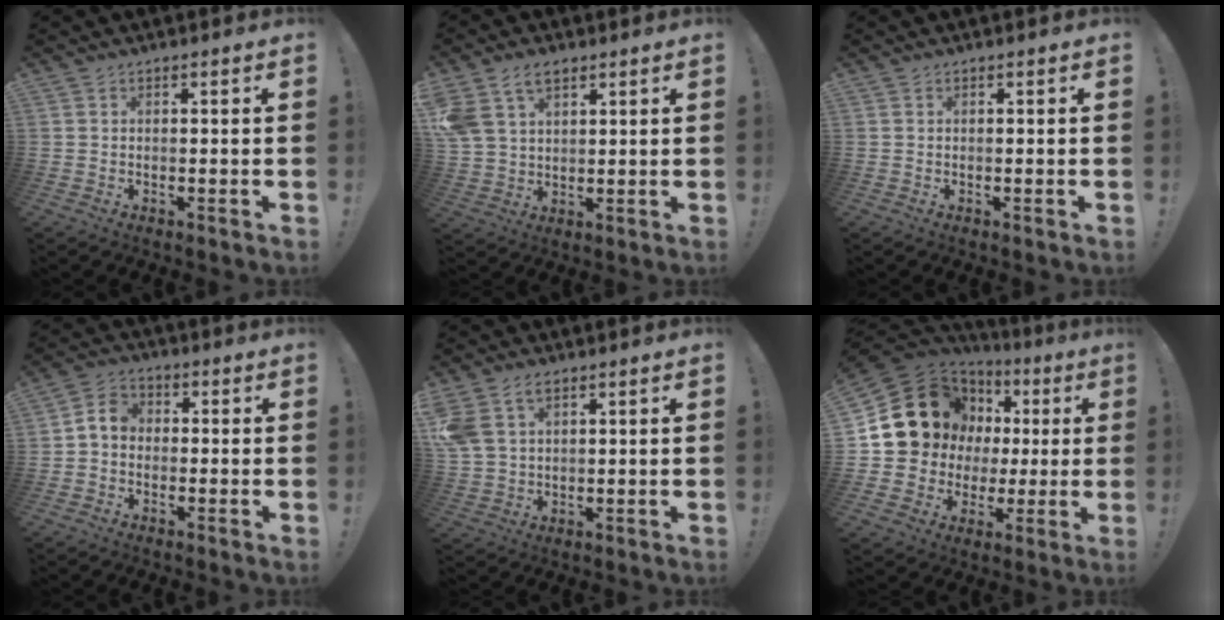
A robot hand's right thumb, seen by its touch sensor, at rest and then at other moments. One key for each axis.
{"total": 10.0, "fx": 5.8, "fy": 6.4, "fz": 5.1, "tx": -0.104, "ty": -0.014, "tz": 0.115}
{"total": 0.0}
{"total": 4.8, "fx": -1.2, "fy": 3.6, "fz": 2.9, "tx": -0.062, "ty": 0.017, "tz": -0.021}
{"total": 7.8, "fx": 4.0, "fy": 5.0, "fz": 4.5, "tx": -0.091, "ty": -0.004, "tz": 0.081}
{"total": 15.9, "fx": 6.7, "fy": 12.9, "fz": 6.4, "tx": -0.093, "ty": -0.045, "tz": 0.153}